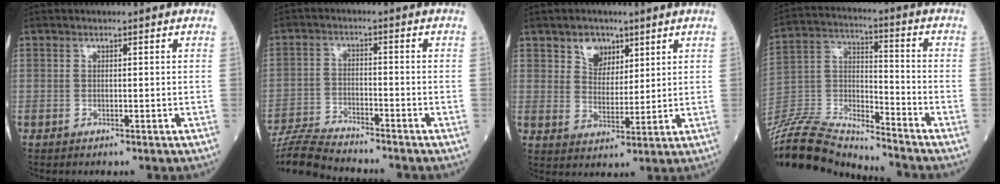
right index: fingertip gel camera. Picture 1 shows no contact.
{"total": 9.8, "force": [-9.4, -0.2, 2.7], "torque": [-0.048, -0.015, -0.168]}
{"total": 5.2, "force": [3.1, 3.5, 2.1], "torque": [-0.037, 0.006, 0.058]}
{"total": 19.3, "force": [-18.7, 1.5, 4.6], "torque": [-0.102, 0.016, -0.327]}